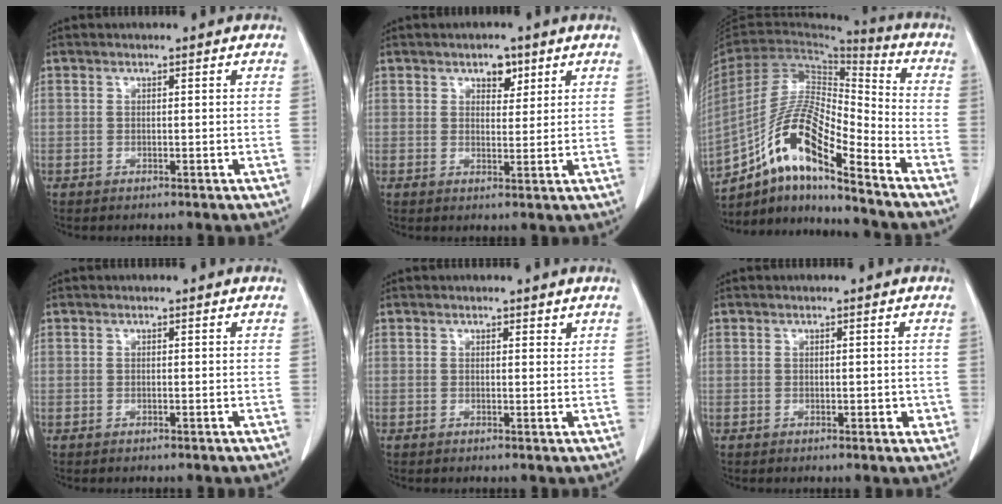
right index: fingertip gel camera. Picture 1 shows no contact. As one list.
[{"total": 3.2, "force": [1.9, 1.8, 1.8], "torque": [-0.023, 0.003, 0.030]}, {"total": 16.0, "force": [-10.3, 2.4, 12.1], "torque": [-0.231, 0.007, -0.184]}, {"total": 0.0}, {"total": 1.0, "force": [0.8, 0.5, 0.3], "torque": [-0.002, -0.004, 0.008]}, {"total": 1.8, "force": [-0.1, 1.1, 1.4], "torque": [-0.013, 0.002, 0.001]}]